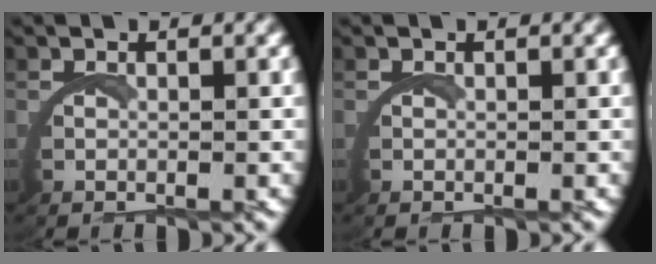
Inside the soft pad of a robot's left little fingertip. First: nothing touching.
{"total": 0.0}